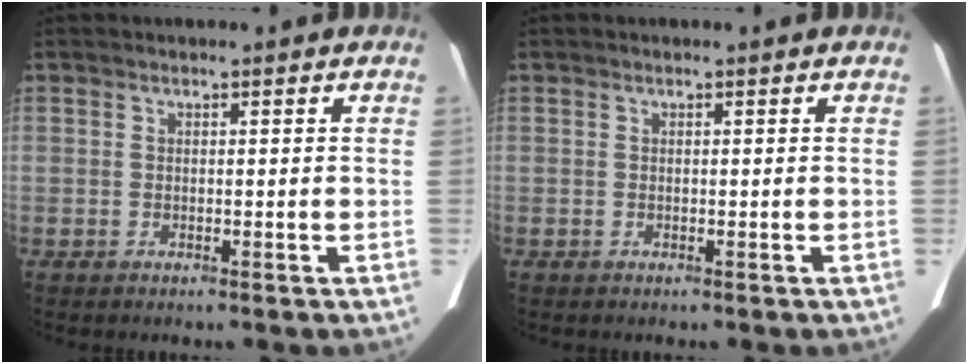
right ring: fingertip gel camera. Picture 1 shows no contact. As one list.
[{"total": 0.0}]